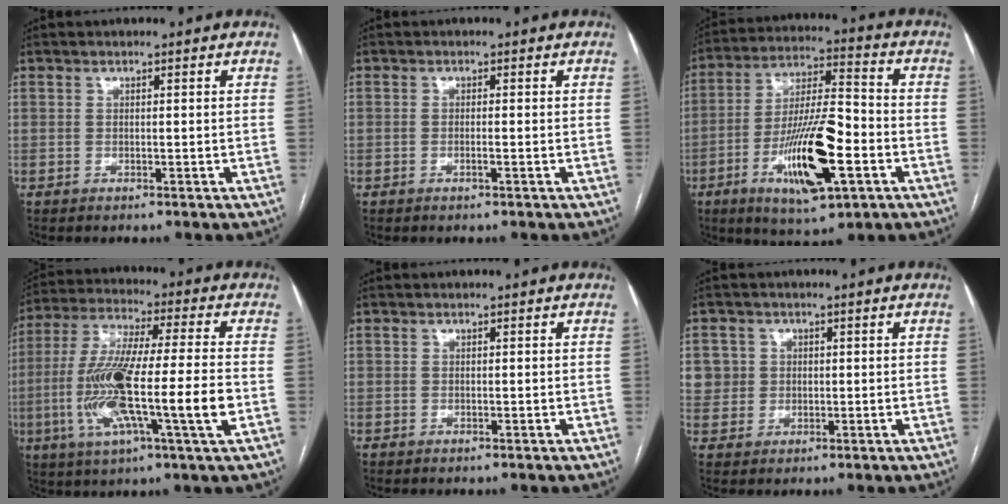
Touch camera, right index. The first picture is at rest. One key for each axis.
{"total": 0.8, "fx": -0.3, "fy": -0.1, "fz": 0.7, "tx": -0.016, "ty": 0.000, "tz": -0.004}
{"total": 16.1, "fx": -5.4, "fy": 3.6, "fz": 14.7, "tx": -0.274, "ty": -0.004, "tz": -0.088}
{"total": 17.8, "fx": -3.7, "fy": 1.0, "fz": 17.3, "tx": -0.338, "ty": -0.010, "tz": -0.071}
{"total": 0.0}
{"total": 4.1, "fx": 1.2, "fy": 3.9, "fz": -0.1, "tx": 0.018, "ty": 0.006, "tz": 0.024}